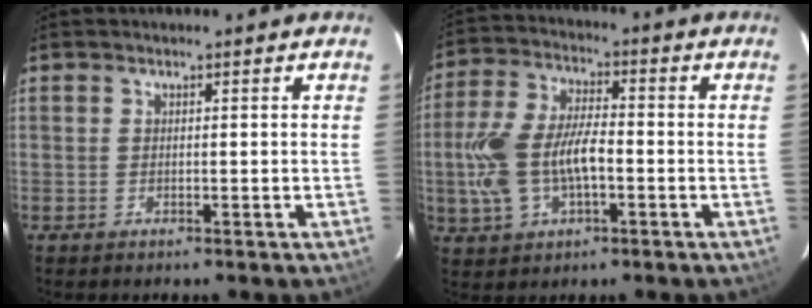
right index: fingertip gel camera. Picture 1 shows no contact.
{"total": 12.8, "force": [-2.4, 6.5, 10.8], "torque": [-0.234, 0.007, -0.042]}